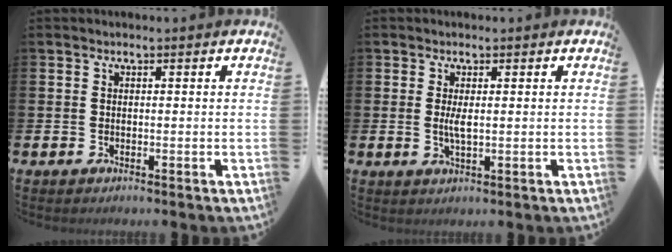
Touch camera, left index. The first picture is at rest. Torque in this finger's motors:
{"motor_torque": [0.50, -0.01, 0.10, 0.11]}